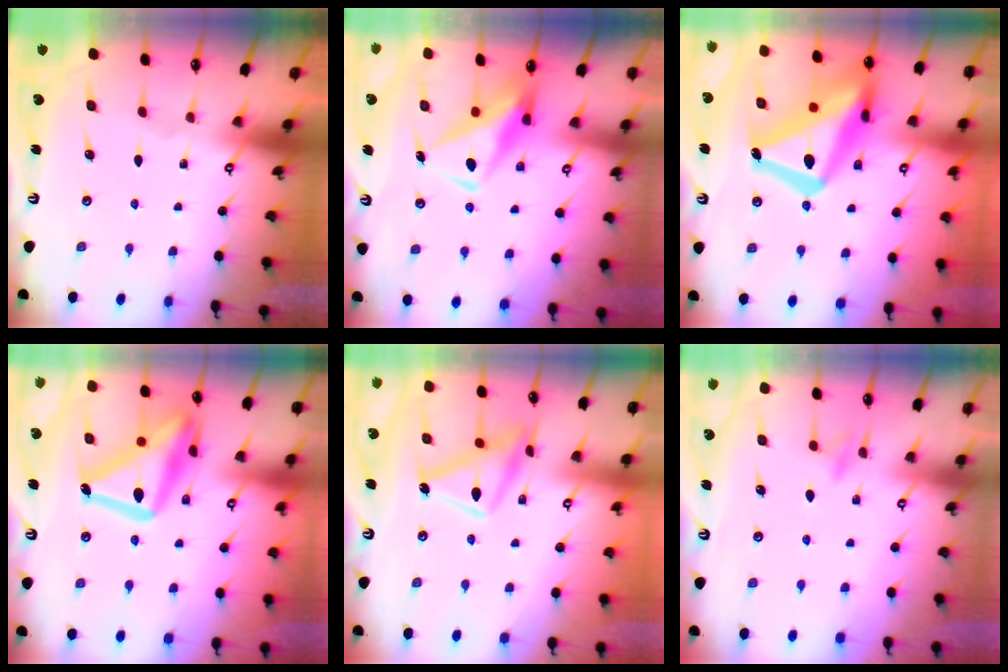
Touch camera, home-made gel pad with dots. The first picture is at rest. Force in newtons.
{"total": 8.9, "press": 8.9, "slide": 0.9}
{"total": 21.9, "press": 21.8, "slide": 2.1}
{"total": 21.1, "press": 21.0, "slide": 1.6}
{"total": 14.3, "press": 14.2, "slide": 1.2}
{"total": 7.6, "press": 7.5, "slide": 0.8}